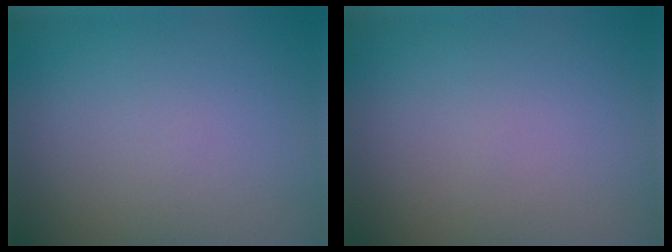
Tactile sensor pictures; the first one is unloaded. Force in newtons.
{"total": 0.0}